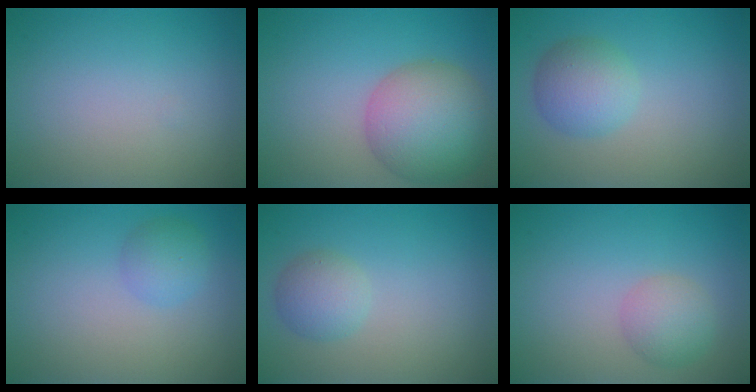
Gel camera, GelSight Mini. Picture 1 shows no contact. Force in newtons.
{"total": 7.8, "press": 7.8, "slide": 0.6}
{"total": 3.5, "press": 3.4, "slide": 0.2}
{"total": 1.9, "press": 1.9, "slide": 0.1}
{"total": 2.4, "press": 2.4, "slide": 0.2}
{"total": 2.6, "press": 2.6, "slide": 0.1}